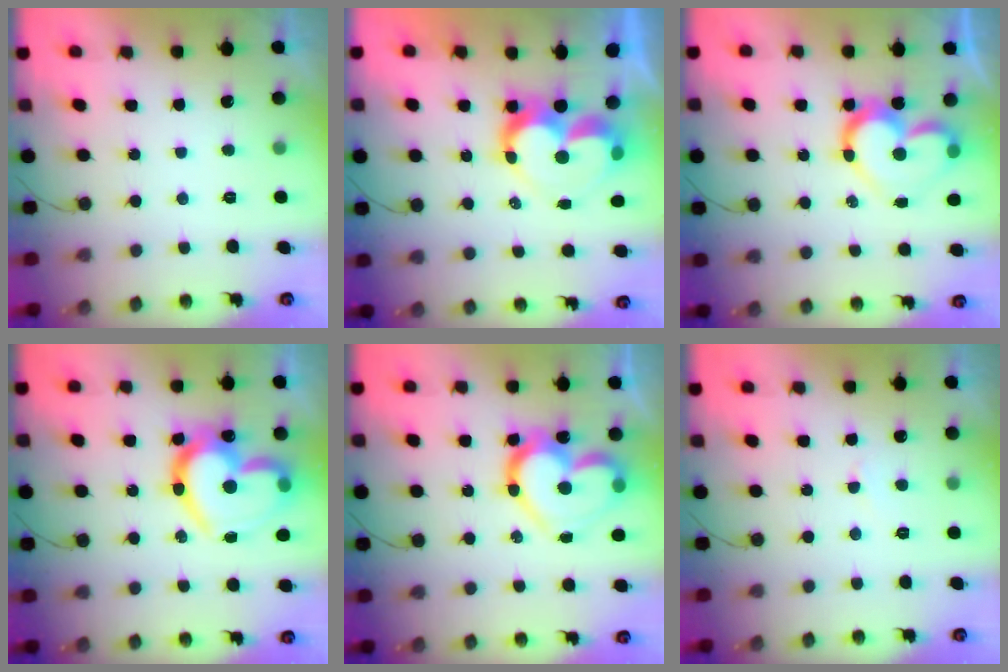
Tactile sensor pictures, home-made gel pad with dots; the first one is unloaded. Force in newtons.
{"total": 11.5, "press": 11.4, "slide": 0.8}
{"total": 14.4, "press": 14.4, "slide": 1.2}
{"total": 25.5, "press": 25.4, "slide": 2.3}
{"total": 18.6, "press": 18.5, "slide": 2.0}
{"total": 3.0, "press": 3.0, "slide": 0.4}